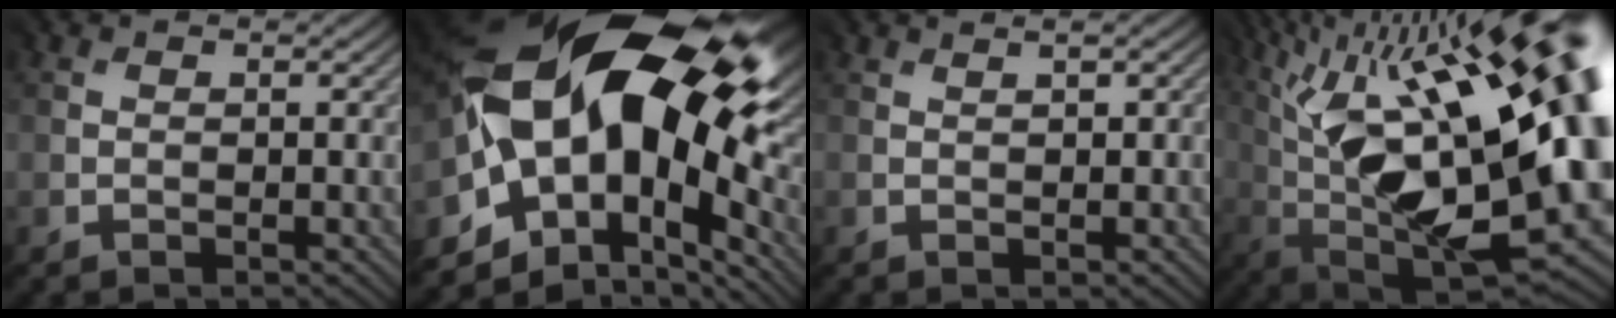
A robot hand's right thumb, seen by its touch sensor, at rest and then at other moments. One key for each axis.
{"total": 19.9, "fx": 1.1, "fy": 12.7, "fz": 15.3, "tx": -0.315, "ty": -0.028, "tz": 0.036}
{"total": 0.8, "fx": 0.5, "fy": -0.5, "fz": 0.2, "tx": -0.007, "ty": 0.005, "tz": 0.012}
{"total": 21.4, "fx": 3.5, "fy": 7.8, "fz": 19.7, "tx": -0.312, "ty": 0.007, "tz": 0.063}